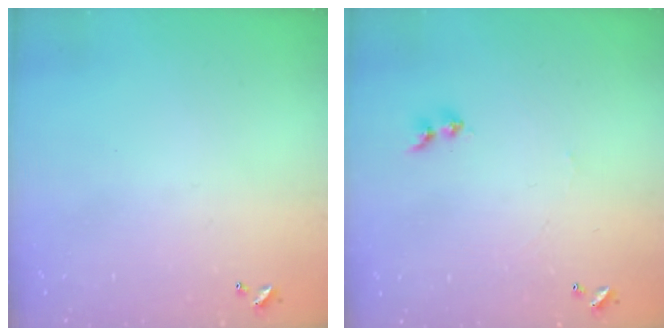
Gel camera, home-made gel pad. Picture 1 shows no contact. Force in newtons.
{"total": 1.1, "press": 0.9, "slide": 0.5}